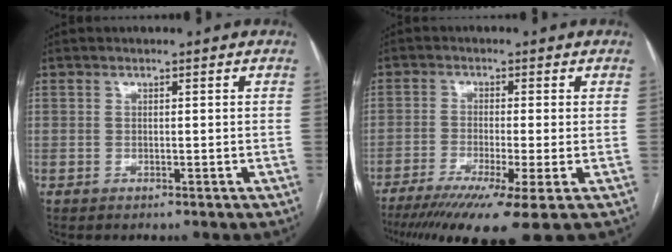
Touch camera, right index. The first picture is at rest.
{"total": 11.9, "force": [-7.7, -0.2, 9.0], "torque": [-0.140, -0.026, -0.123]}